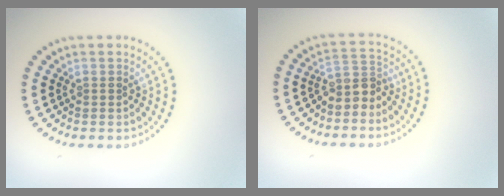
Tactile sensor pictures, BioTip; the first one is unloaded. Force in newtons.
{"total": 2.5, "press": 1.9, "slide": 1.7}